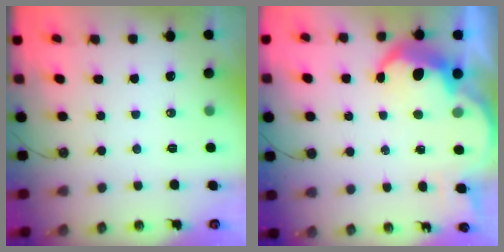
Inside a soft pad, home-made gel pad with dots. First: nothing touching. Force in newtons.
{"total": 8.2, "press": 8.1, "slide": 0.4}